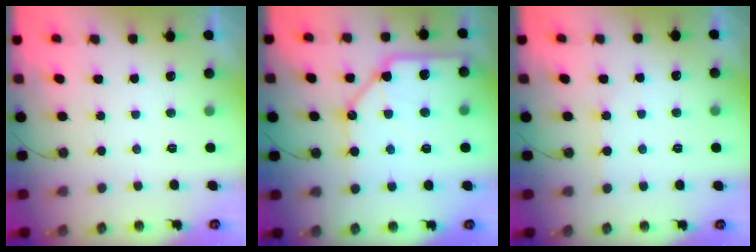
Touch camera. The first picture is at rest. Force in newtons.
{"total": 14.4, "press": 14.3, "slide": 1.9}
{"total": 2.9, "press": 2.9, "slide": 0.5}